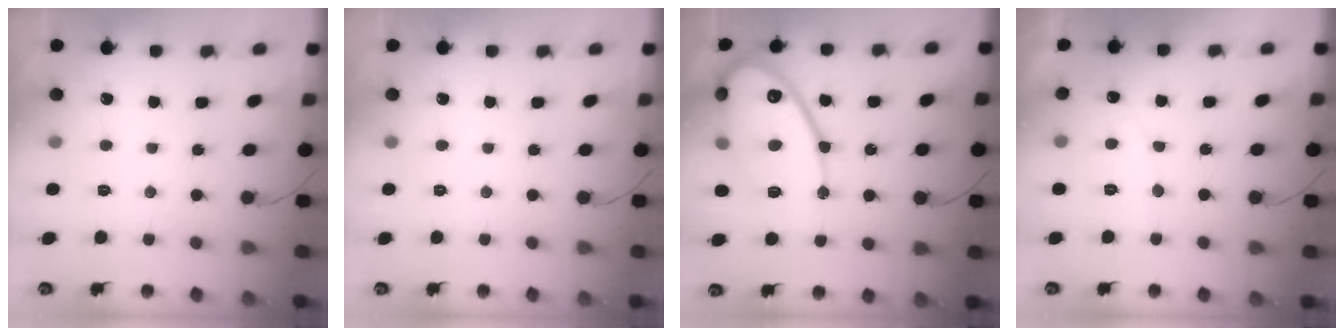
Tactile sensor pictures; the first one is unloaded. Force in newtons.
{"total": 0.0}
{"total": 19.6, "press": 19.6, "slide": 1.6}
{"total": 5.0, "press": 4.9, "slide": 0.4}